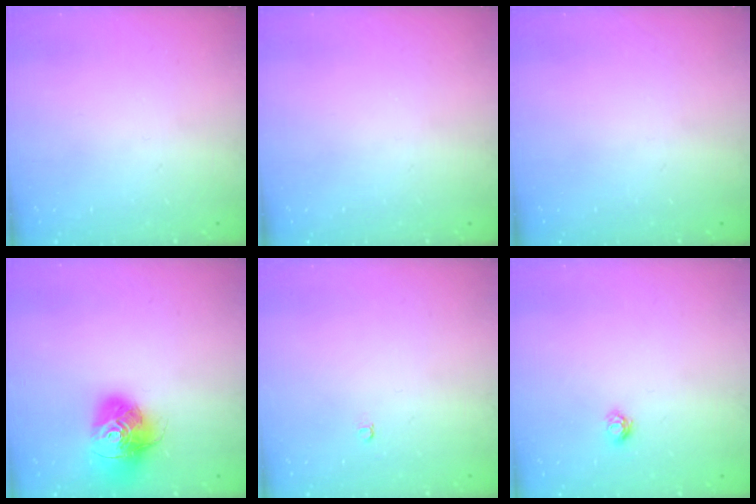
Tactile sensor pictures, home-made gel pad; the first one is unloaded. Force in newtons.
{"total": 0.0}
{"total": 0.0}
{"total": 16.9, "press": 16.9, "slide": 1.7}
{"total": 3.2, "press": 3.2, "slide": 0.2}
{"total": 4.6, "press": 4.5, "slide": 0.6}